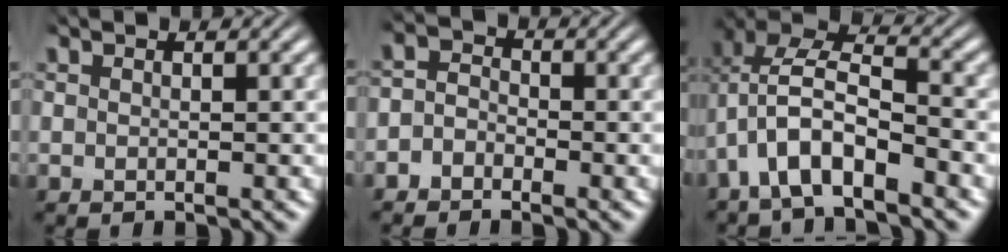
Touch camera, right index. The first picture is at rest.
{"total": 2.5, "force": [-1.4, 2.0, 0.5], "torque": [-0.009, -0.005, -0.031]}
{"total": 7.6, "force": [-0.1, 5.8, 4.9], "torque": [-0.107, -0.010, -0.015]}